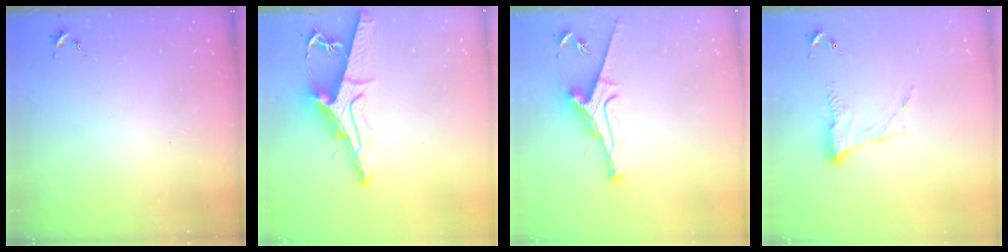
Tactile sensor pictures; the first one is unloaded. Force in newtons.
{"total": 13.2, "press": 13.1, "slide": 1.4}
{"total": 9.6, "press": 9.6, "slide": 0.7}
{"total": 9.6, "press": 9.6, "slide": 0.8}